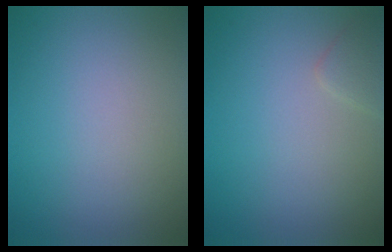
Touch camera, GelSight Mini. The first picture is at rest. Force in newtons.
{"total": 1.2, "press": 1.2, "slide": 0.1}